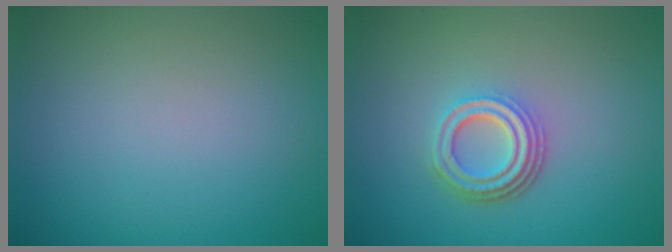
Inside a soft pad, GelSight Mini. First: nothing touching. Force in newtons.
{"total": 4.1, "press": 3.1, "slide": 2.7}